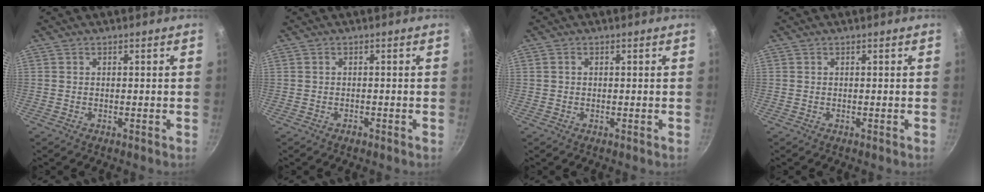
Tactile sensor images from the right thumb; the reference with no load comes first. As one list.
[{"total": 0.9, "force": [-0.6, 0.6, 0.4], "torque": [-0.008, 0.006, -0.009]}, {"total": 0.8, "force": [0.1, 0.7, 0.4], "torque": [-0.006, 0.004, 0.001]}, {"total": 0.0}]